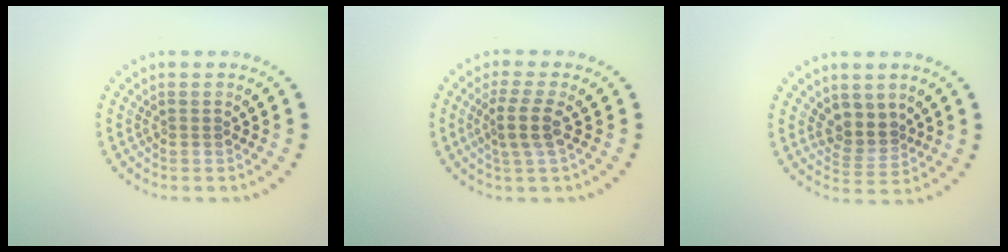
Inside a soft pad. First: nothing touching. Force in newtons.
{"total": 2.5, "press": 2.0, "slide": 1.6}
{"total": 2.7, "press": 2.2, "slide": 1.6}